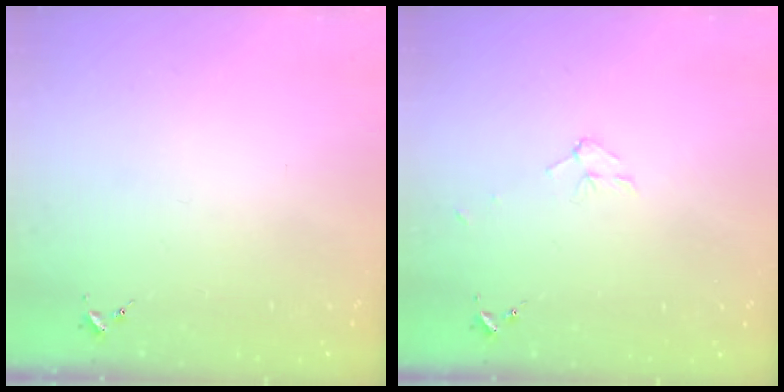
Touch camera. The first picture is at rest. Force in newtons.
{"total": 5.5, "press": 5.5, "slide": 0.6}